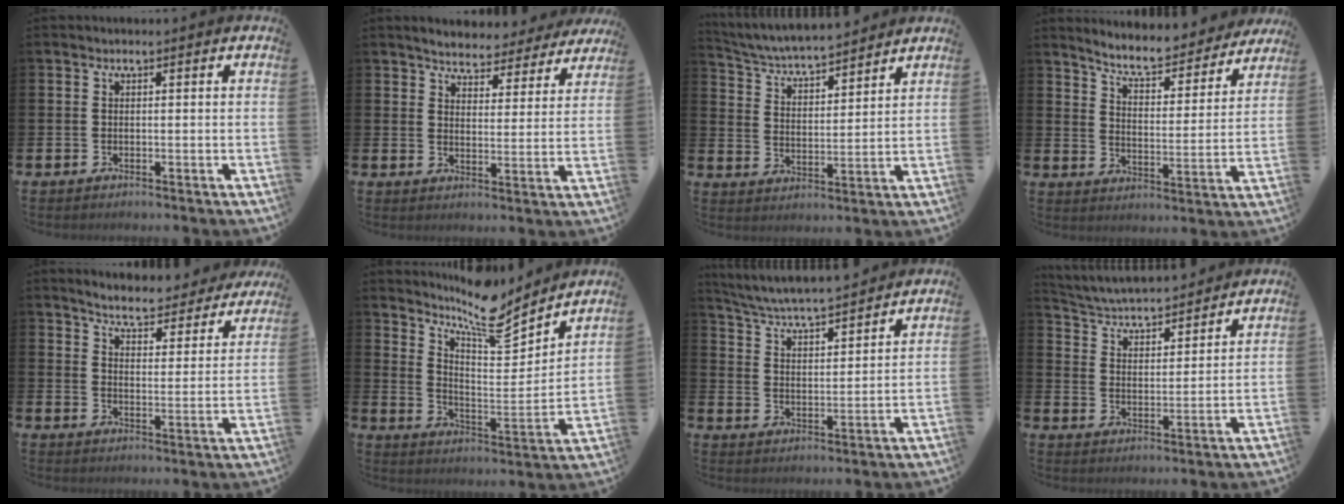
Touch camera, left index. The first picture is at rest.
{"total": 4.5, "force": [4.4, 0.9, 0.4], "torque": [-0.026, -0.030, 0.074]}
{"total": 5.1, "force": [5.0, 0.4, 0.8], "torque": [-0.044, -0.040, 0.085]}
{"total": 6.8, "force": [6.4, 1.1, 1.9], "torque": [-0.065, -0.048, 0.107]}
{"total": 5.1, "force": [5.0, 0.4, 1.0], "torque": [-0.040, -0.039, 0.082]}
{"total": 9.3, "force": [8.5, 1.9, 3.3], "torque": [-0.068, -0.064, 0.146]}
{"total": 5.6, "force": [5.5, 0.0, 1.1], "torque": [-0.049, -0.044, 0.094]}
{"total": 4.7, "force": [4.6, 0.7, 0.6], "torque": [-0.040, -0.040, 0.076]}